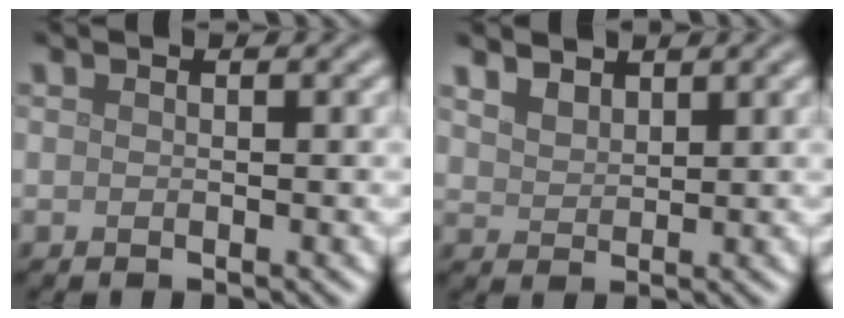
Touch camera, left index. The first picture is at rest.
{"total": 2.5, "force": [2.0, 1.2, 0.9], "torque": [-0.024, 0.002, 0.043]}